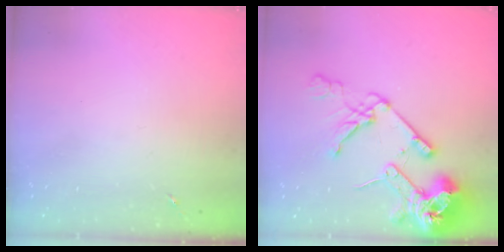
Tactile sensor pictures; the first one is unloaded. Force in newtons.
{"total": 18.6, "press": 18.4, "slide": 2.4}